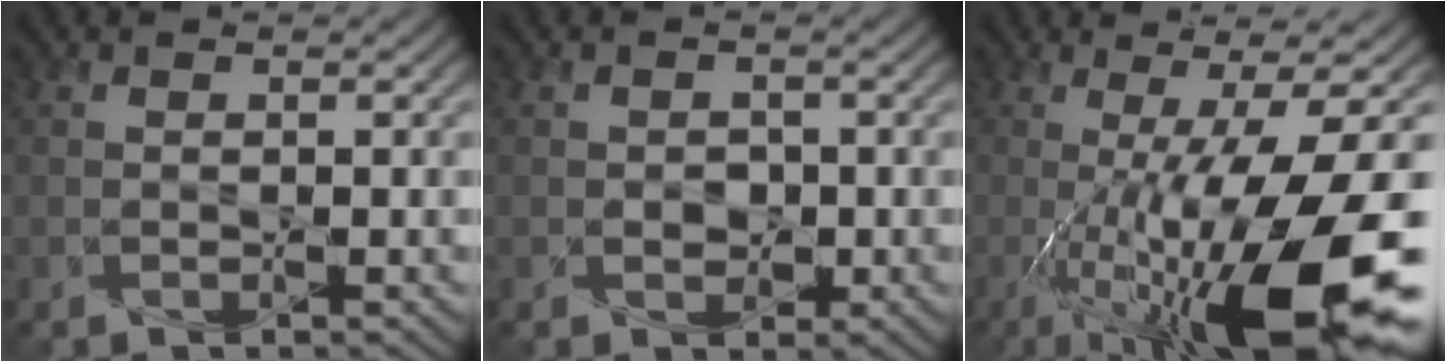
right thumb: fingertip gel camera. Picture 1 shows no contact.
{"total": 1.6, "force": [-0.5, 1.4, 0.4], "torque": [-0.014, -0.007, -0.006]}
{"total": 15.9, "force": [-4.5, 3.8, 14.7], "torque": [-0.238, -0.004, -0.068]}